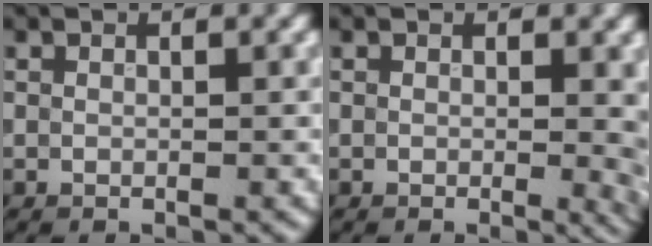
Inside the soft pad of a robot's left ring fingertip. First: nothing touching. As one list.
[{"total": 2.8, "force": [0.1, 0.8, 2.7], "torque": [-0.025, -0.005, 0.000]}]